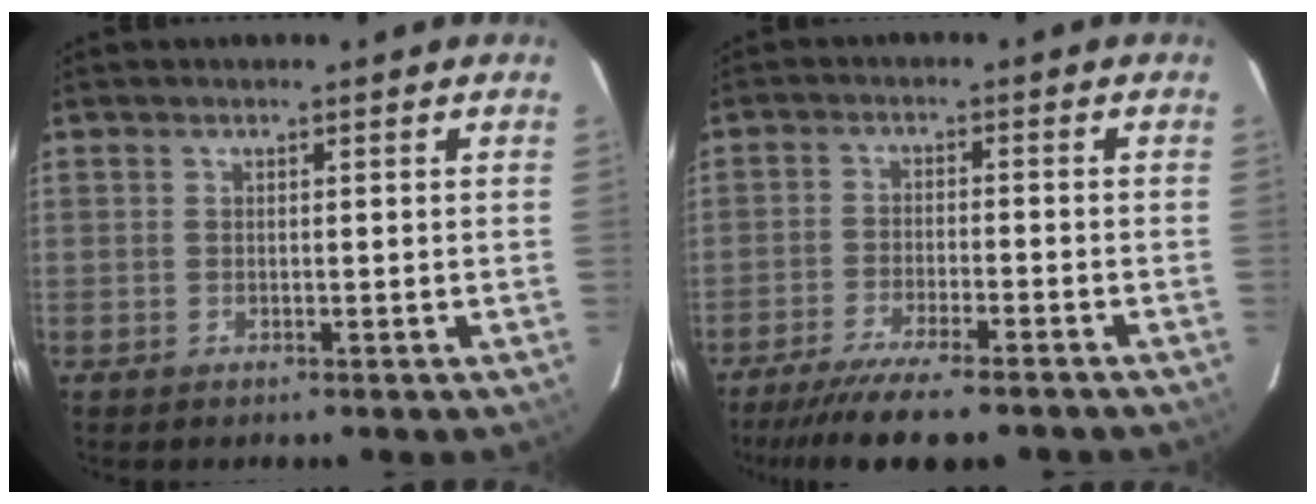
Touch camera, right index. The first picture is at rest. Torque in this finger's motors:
{"motor_torque": [1.21, -0.93, 0.54, 0.12]}